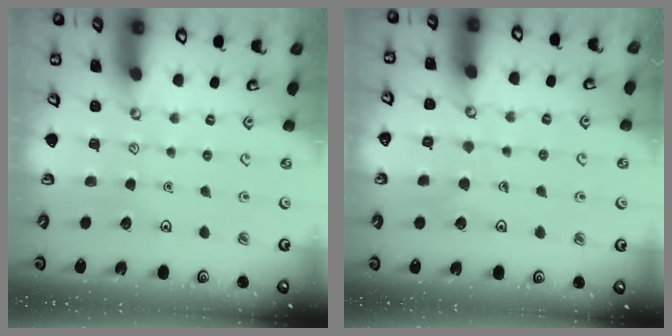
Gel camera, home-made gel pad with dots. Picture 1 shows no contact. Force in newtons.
{"total": 5.6, "press": 5.6, "slide": 0.4}